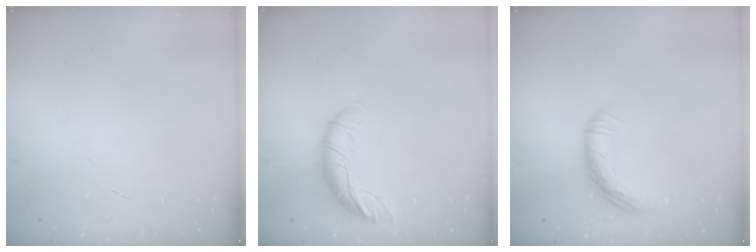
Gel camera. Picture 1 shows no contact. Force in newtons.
{"total": 10.0, "press": 9.9, "slide": 1.6}
{"total": 11.0, "press": 10.9, "slide": 1.5}